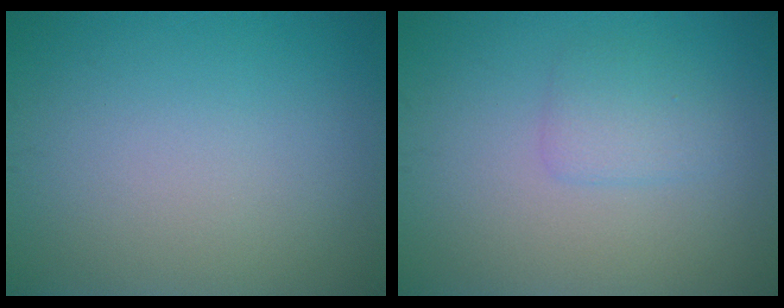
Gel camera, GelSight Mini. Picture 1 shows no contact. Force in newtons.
{"total": 1.8, "press": 1.8, "slide": 0.0}